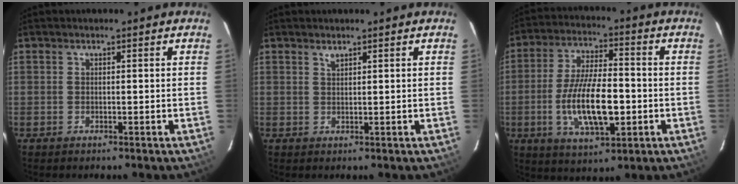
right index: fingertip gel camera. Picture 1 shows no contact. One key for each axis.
{"total": 0.9, "fx": 0.8, "fy": 0.2, "fz": 0.4, "tx": -0.007, "ty": 0.001, "tz": 0.015}
{"total": 14.3, "fx": -3.1, "fy": 5.4, "fz": 12.8, "tx": -0.253, "ty": -0.008, "tz": -0.051}